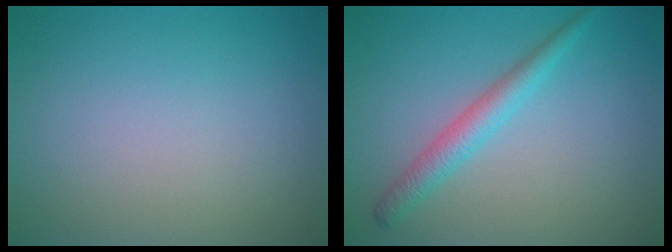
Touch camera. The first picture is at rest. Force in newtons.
{"total": 2.5, "press": 2.5, "slide": 0.0}